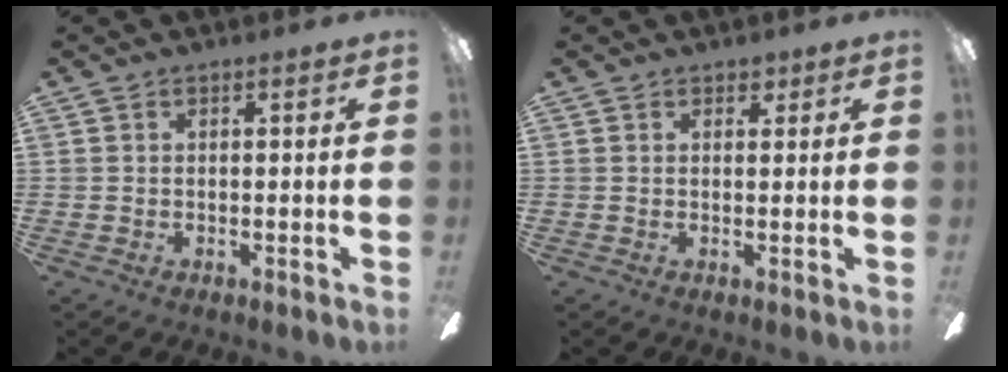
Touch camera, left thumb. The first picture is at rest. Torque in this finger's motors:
{"motor_torque": [0.17, -0.24, 0.27, -0.08, 0.00]}